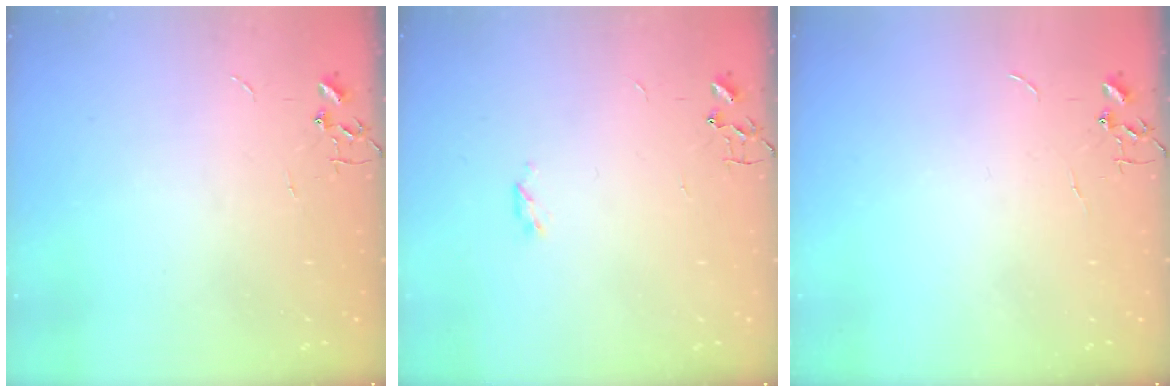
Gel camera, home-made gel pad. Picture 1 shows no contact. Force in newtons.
{"total": 3.6, "press": 3.5, "slide": 0.5}
{"total": 0.0}